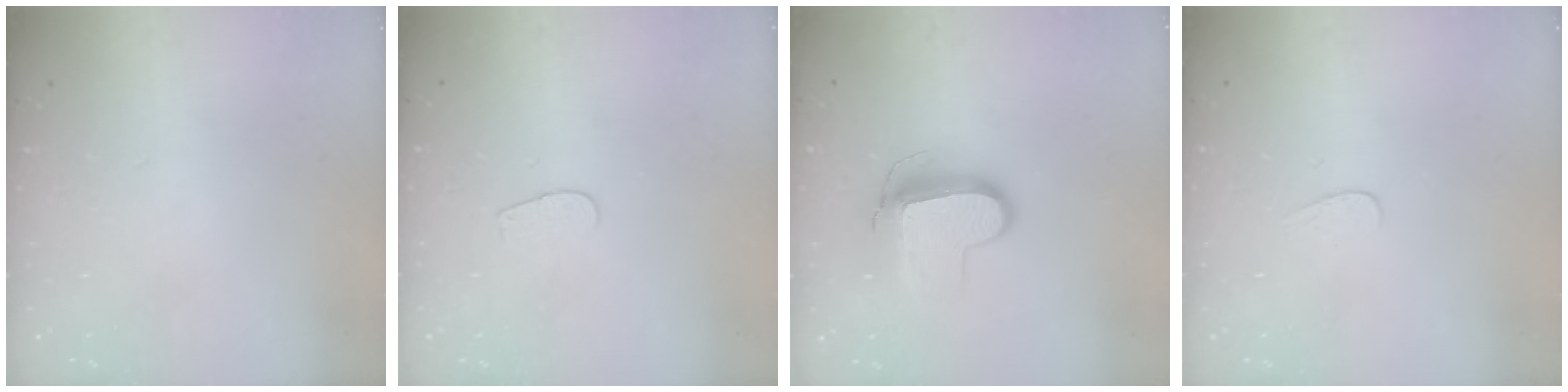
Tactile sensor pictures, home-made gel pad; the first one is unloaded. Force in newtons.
{"total": 3.2, "press": 3.2, "slide": 0.3}
{"total": 11.1, "press": 11.0, "slide": 1.3}
{"total": 3.5, "press": 3.5, "slide": 0.3}